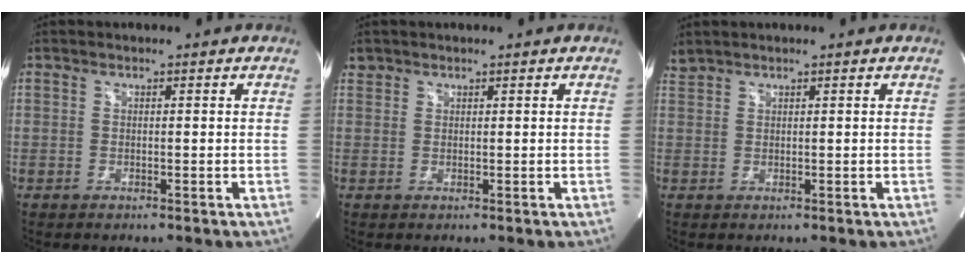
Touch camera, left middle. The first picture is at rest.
{"total": 1.1, "force": [0.8, 0.7, -0.1], "torque": [0.006, 0.010, 0.013]}
{"total": 1.4, "force": [1.3, 0.0, 0.1], "torque": [-0.012, 0.017, 0.036]}